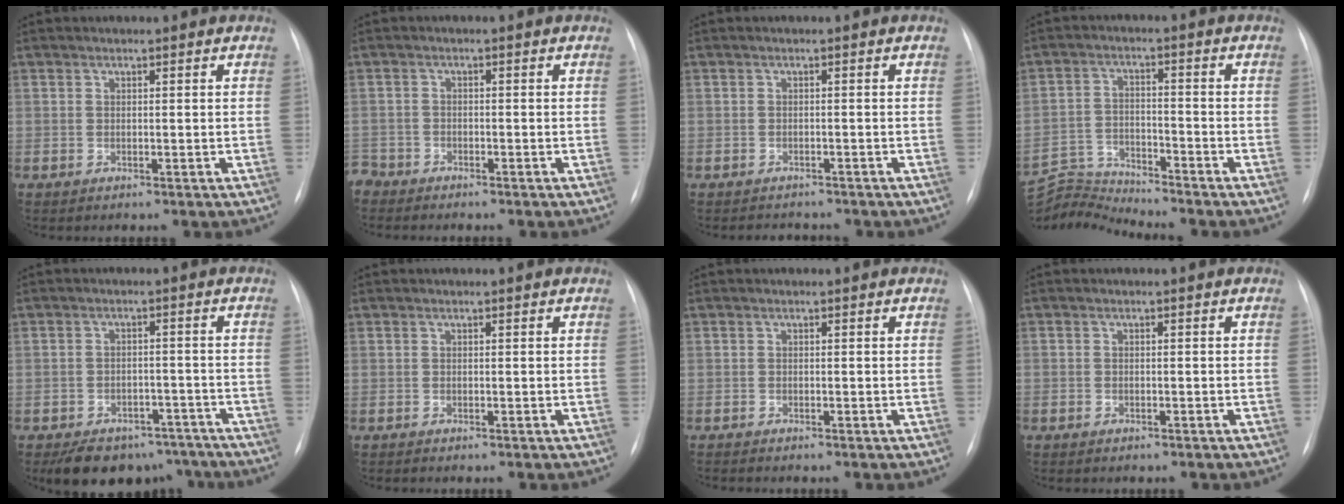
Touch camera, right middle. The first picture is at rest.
{"total": 2.9, "force": [-2.7, 0.9, -0.4], "torque": [0.011, -0.003, -0.054]}
{"total": 2.6, "force": [-2.4, 1.1, 0.1], "torque": [-0.001, -0.001, -0.032]}
{"total": 7.7, "force": [-7.3, -1.8, -1.5], "torque": [0.017, 0.010, -0.134]}
{"total": 11.3, "force": [-9.0, 6.0, 3.3], "torque": [-0.035, 0.011, -0.117]}
{"total": 0.0}
{"total": 1.2, "force": [-1.1, 0.0, 0.5], "torque": [-0.004, -0.002, -0.013]}
{"total": 1.3, "force": [-1.0, 0.7, 0.3], "torque": [-0.005, 0.002, -0.012]}